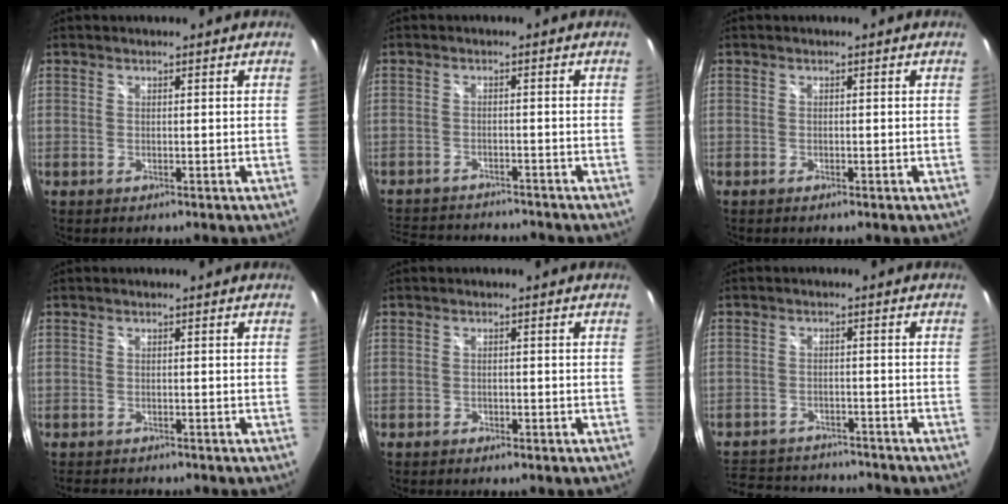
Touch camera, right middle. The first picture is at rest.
{"total": 11.6, "force": [-10.5, 3.1, 3.8], "torque": [-0.096, -0.007, -0.160]}
{"total": 0.6, "force": [-0.5, 0.2, 0.3], "torque": [-0.005, -0.002, -0.010]}
{"total": 2.8, "force": [-2.5, 0.9, 0.7], "torque": [-0.018, -0.011, -0.040]}
{"total": 1.7, "force": [-1.3, 0.9, 0.7], "torque": [-0.016, -0.006, -0.020]}
{"total": 13.3, "force": [-11.5, 5.1, 4.1], "torque": [-0.110, 0.019, -0.170]}